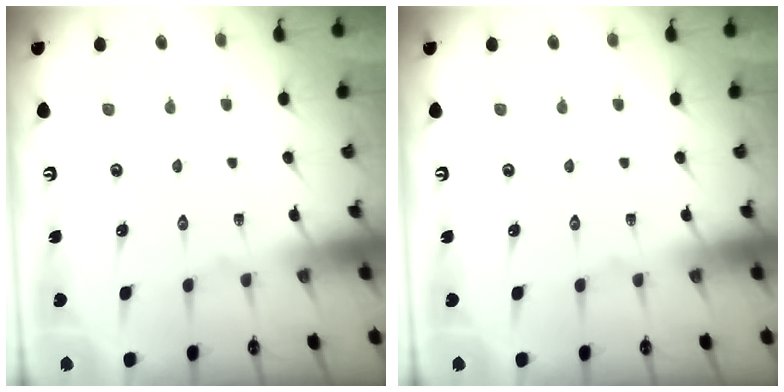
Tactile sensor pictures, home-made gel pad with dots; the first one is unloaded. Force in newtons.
{"total": 0.0}